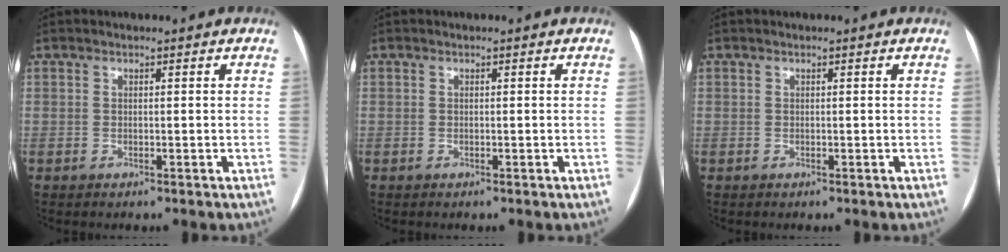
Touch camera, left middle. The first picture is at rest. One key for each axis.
{"total": 0.0}
{"total": 0.0}